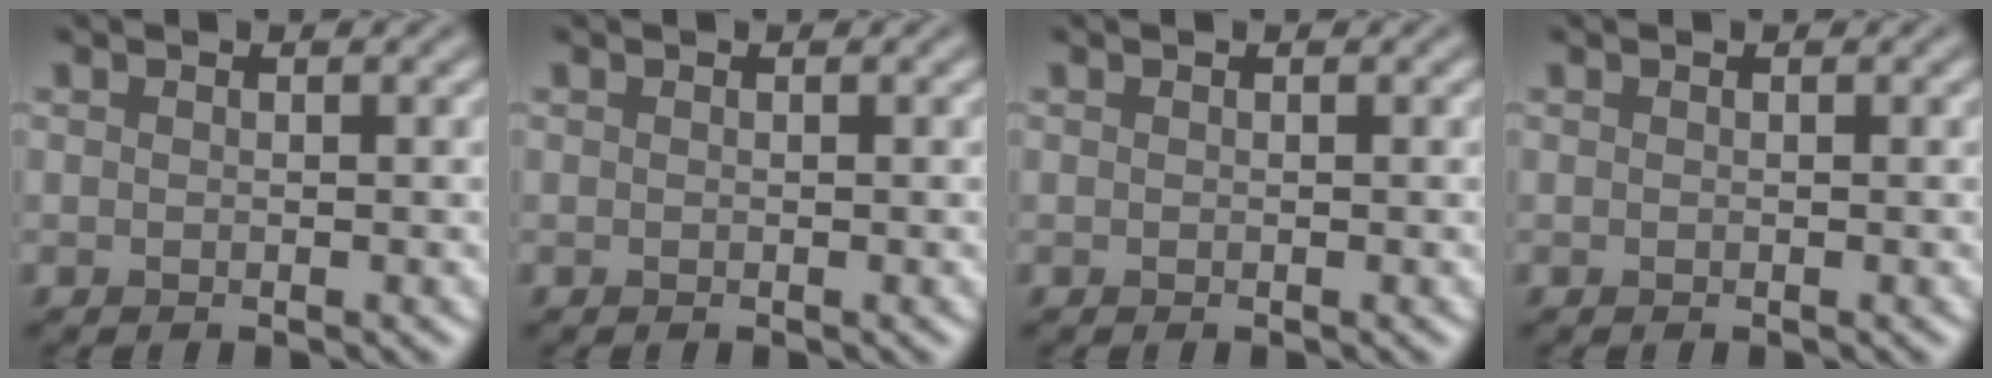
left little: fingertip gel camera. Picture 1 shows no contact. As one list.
[{"total": 0.0}, {"total": 0.0}, {"total": 0.0}]